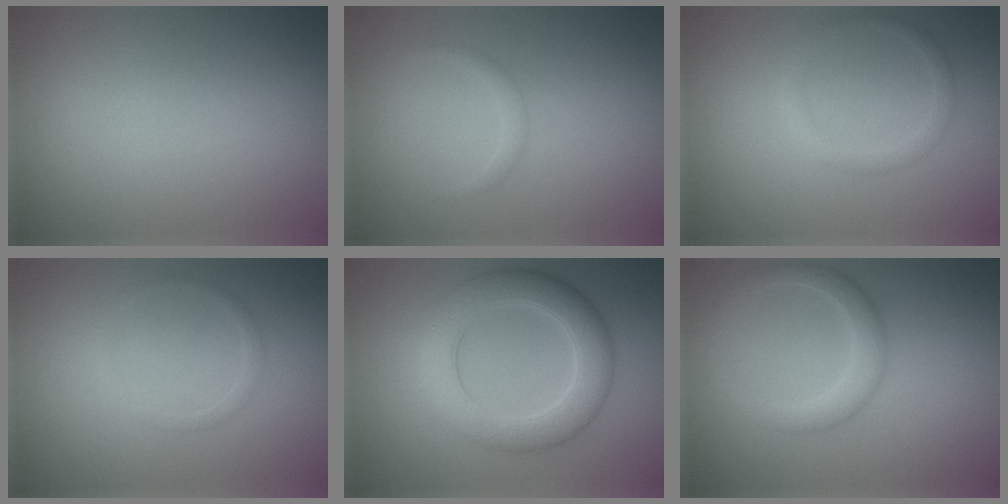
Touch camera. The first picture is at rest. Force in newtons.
{"total": 0.8, "press": 0.8, "slide": 0.1}
{"total": 1.5, "press": 1.5, "slide": 0.1}
{"total": 0.9, "press": 0.9, "slide": 0.1}
{"total": 5.9, "press": 5.9, "slide": 0.4}
{"total": 2.8, "press": 2.8, "slide": 0.2}